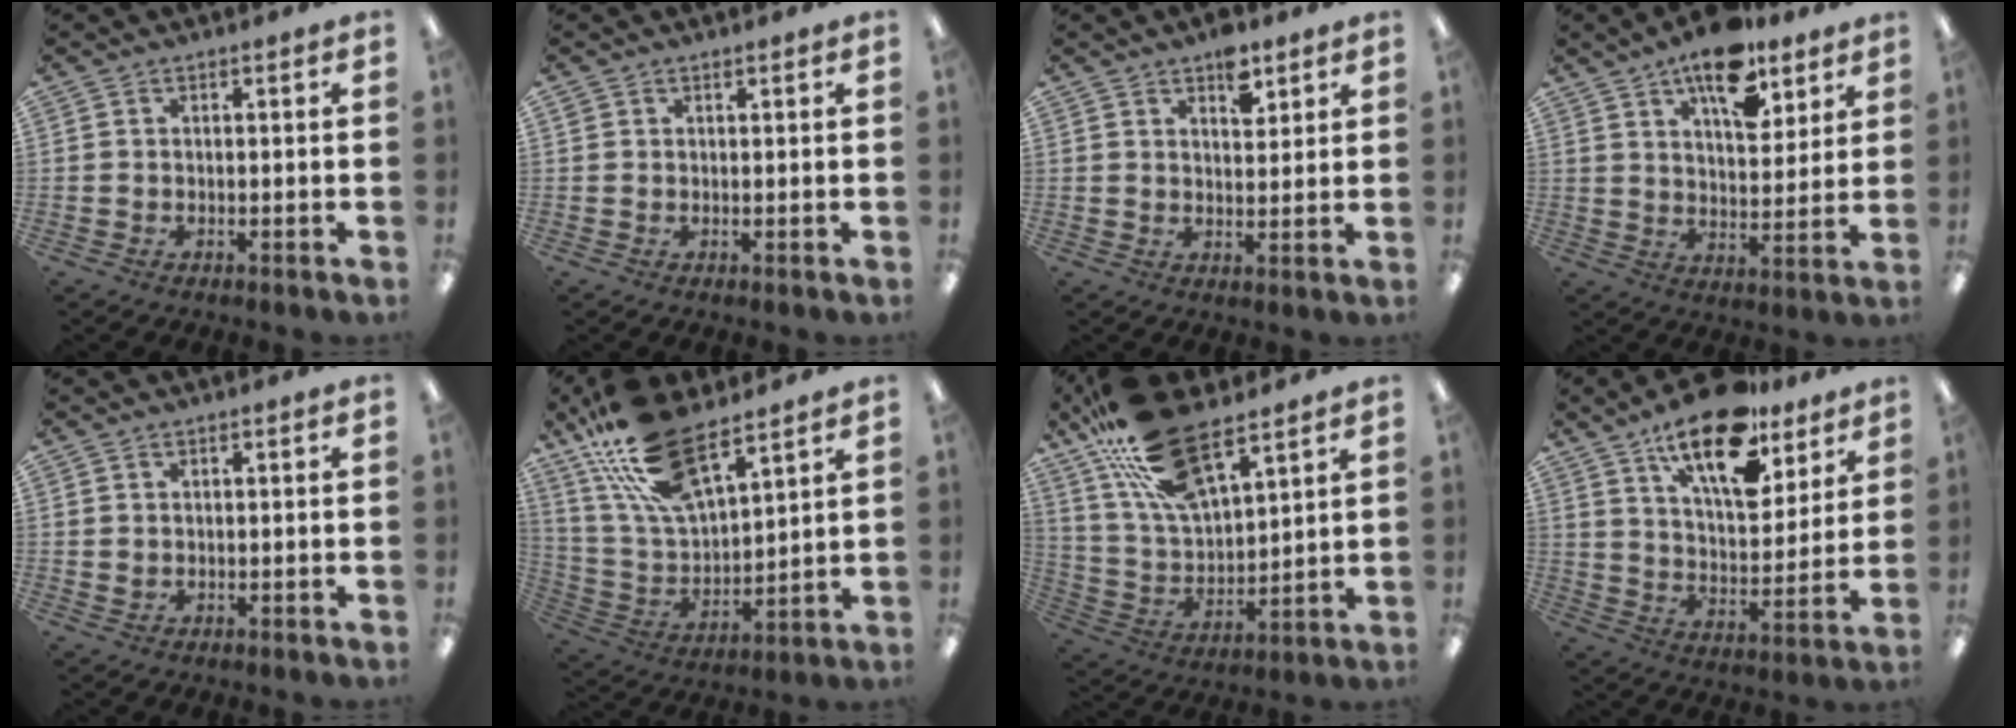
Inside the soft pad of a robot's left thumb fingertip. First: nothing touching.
{"total": 0.9, "force": [0.6, 0.6, 0.1], "torque": [-0.003, 0.000, 0.012]}
{"total": 6.6, "force": [4.3, 3.4, 3.6], "torque": [-0.034, -0.024, 0.070]}
{"total": 14.3, "force": [9.6, 6.7, 8.3], "torque": [-0.113, -0.049, 0.163]}
{"total": 0.9, "force": [0.5, 0.7, 0.3], "torque": [0.000, -0.002, 0.008]}
{"total": 20.3, "force": [14.1, 8.0, 12.2], "torque": [-0.266, -0.066, 0.253]}
{"total": 21.2, "force": [14.5, 8.8, 12.8], "torque": [-0.262, -0.063, 0.260]}
{"total": 19.0, "force": [13.2, 7.8, 11.3], "torque": [-0.187, -0.068, 0.222]}